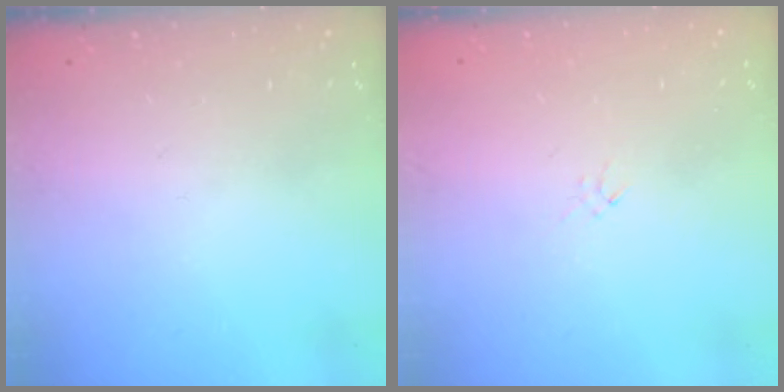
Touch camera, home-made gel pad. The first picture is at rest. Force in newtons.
{"total": 0.0}